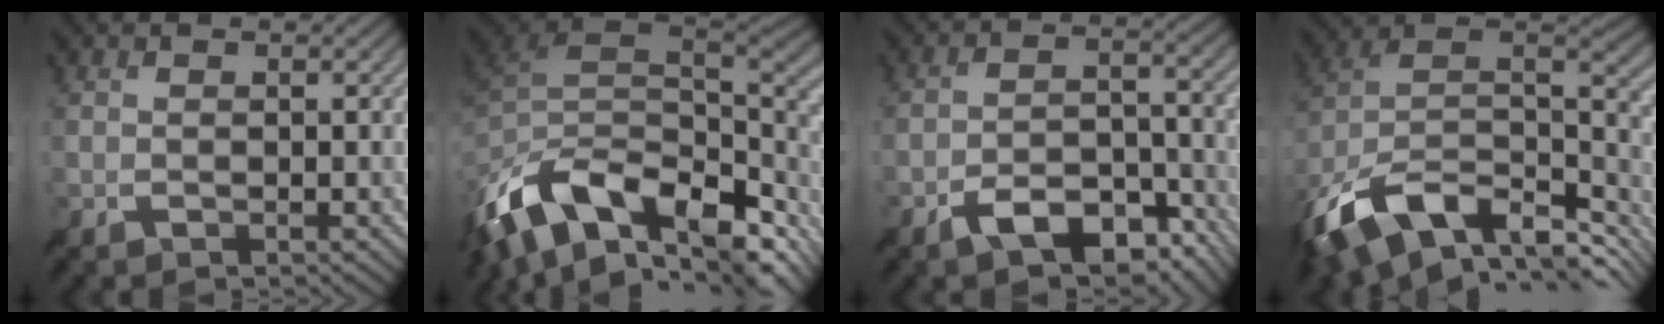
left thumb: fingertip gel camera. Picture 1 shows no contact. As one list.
[{"total": 16.3, "force": [-6.9, 9.5, 11.4], "torque": [-0.259, -0.030, -0.107]}, {"total": 8.4, "force": [-5.9, 3.4, 5.0], "torque": [-0.078, 0.000, -0.105]}, {"total": 16.7, "force": [-7.7, 9.6, 11.2], "torque": [-0.270, -0.026, -0.122]}]